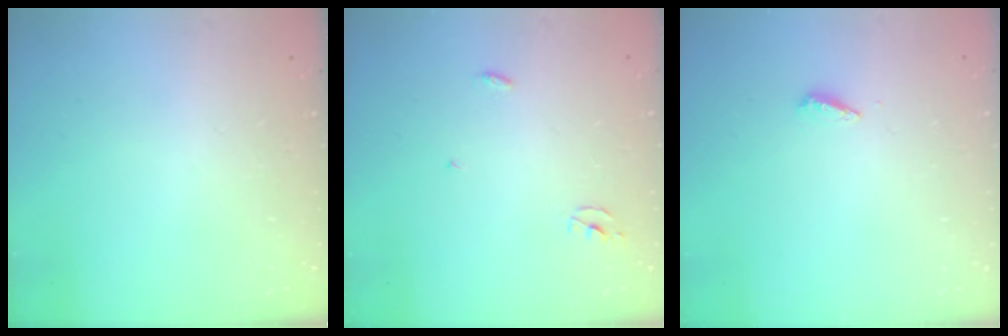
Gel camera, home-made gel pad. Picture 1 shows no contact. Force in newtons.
{"total": 2.3, "press": 2.3, "slide": 0.1}
{"total": 2.9, "press": 2.9, "slide": 0.3}